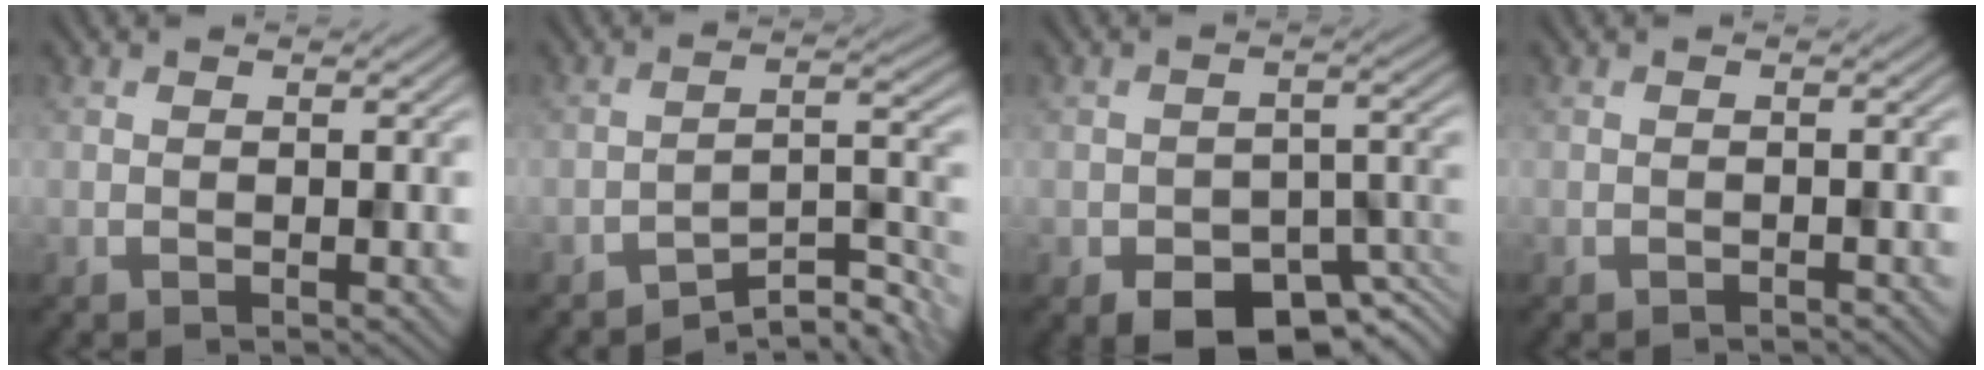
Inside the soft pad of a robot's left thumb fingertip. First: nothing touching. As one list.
[{"total": 6.8, "force": [-5.4, 1.9, 3.8], "torque": [-0.048, 0.006, -0.093]}, {"total": 8.5, "force": [-5.4, 4.3, 5.0], "torque": [-0.063, -0.019, -0.081]}, {"total": 0.6, "force": [-0.6, 0.1, 0.1], "torque": [-0.001, 0.000, -0.011]}]